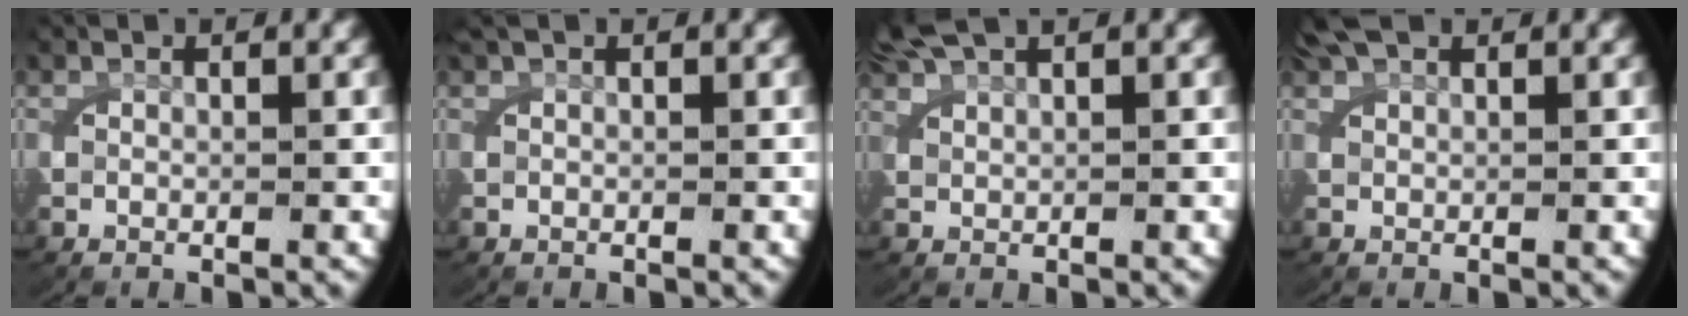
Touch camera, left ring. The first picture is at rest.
{"total": 0.5, "force": [0.4, -0.2, 0.3], "torque": [-0.008, 0.007, 0.006]}
{"total": 2.3, "force": [2.1, 0.0, 1.0], "torque": [-0.024, 0.008, 0.042]}
{"total": 1.4, "force": [1.3, -0.2, 0.4], "torque": [-0.011, 0.003, 0.030]}